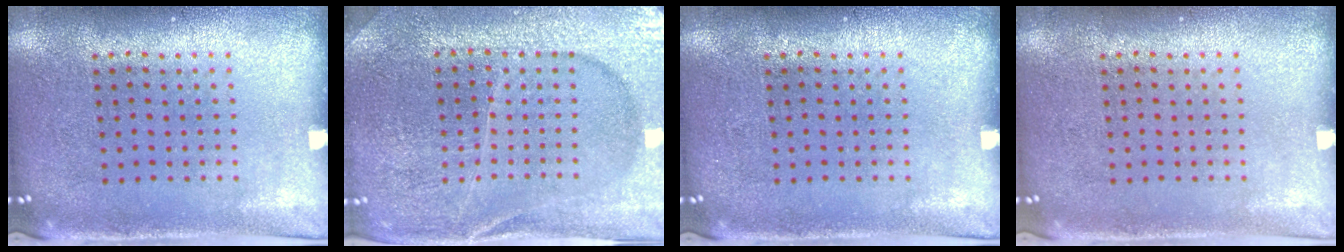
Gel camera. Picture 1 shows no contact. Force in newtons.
{"total": 4.2, "press": 4.0, "slide": 1.2}
{"total": 0.0}
{"total": 0.0}